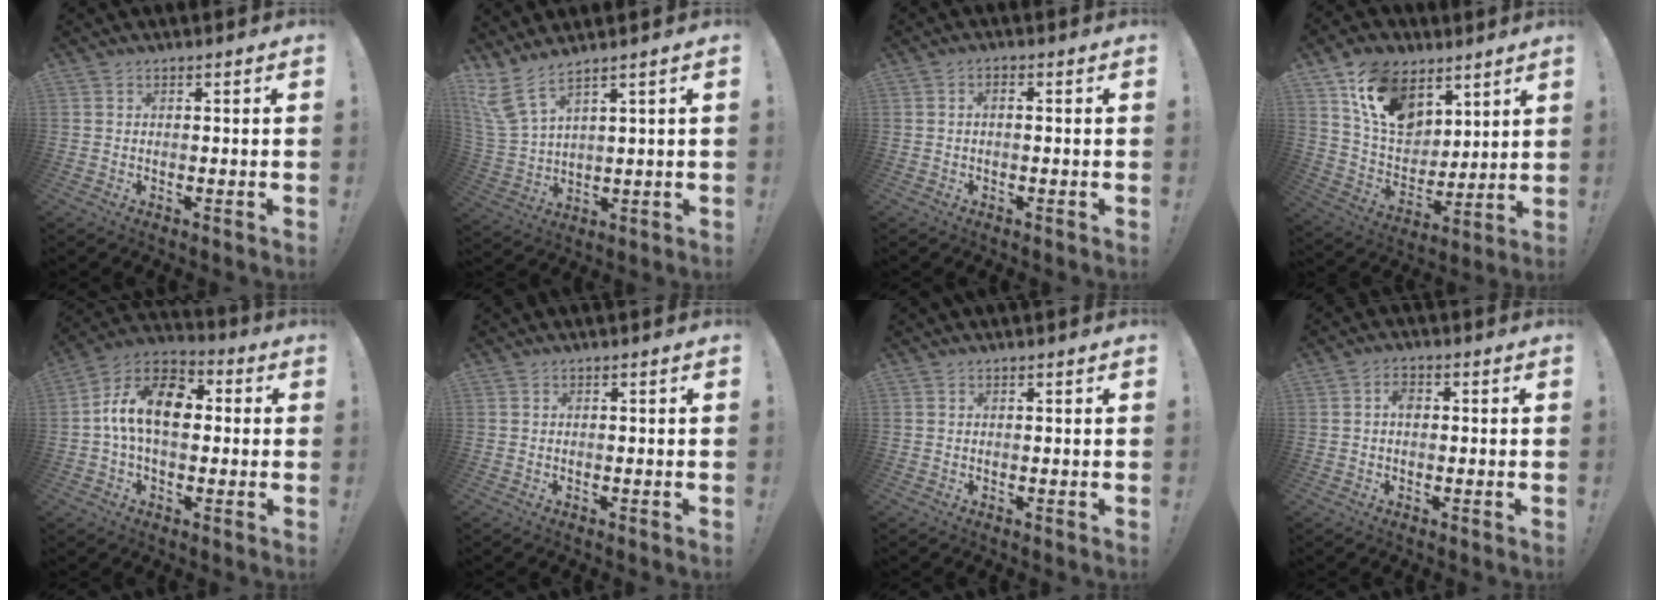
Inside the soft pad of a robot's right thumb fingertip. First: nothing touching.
{"total": 8.2, "force": [5.8, 2.3, 5.3], "torque": [-0.119, -0.028, 0.112]}
{"total": 1.5, "force": [-0.4, 0.5, 1.3], "torque": [-0.025, 0.005, -0.008]}
{"total": 17.6, "force": [9.9, 11.8, 8.4], "torque": [-0.148, -0.047, 0.188]}
{"total": 14.8, "force": [2.0, 8.9, 11.7], "torque": [-0.208, 0.009, 0.033]}
{"total": 0.0}
{"total": 0.0}
{"total": 2.9, "force": [0.2, 2.0, 2.1], "torque": [-0.029, 0.004, 0.001]}